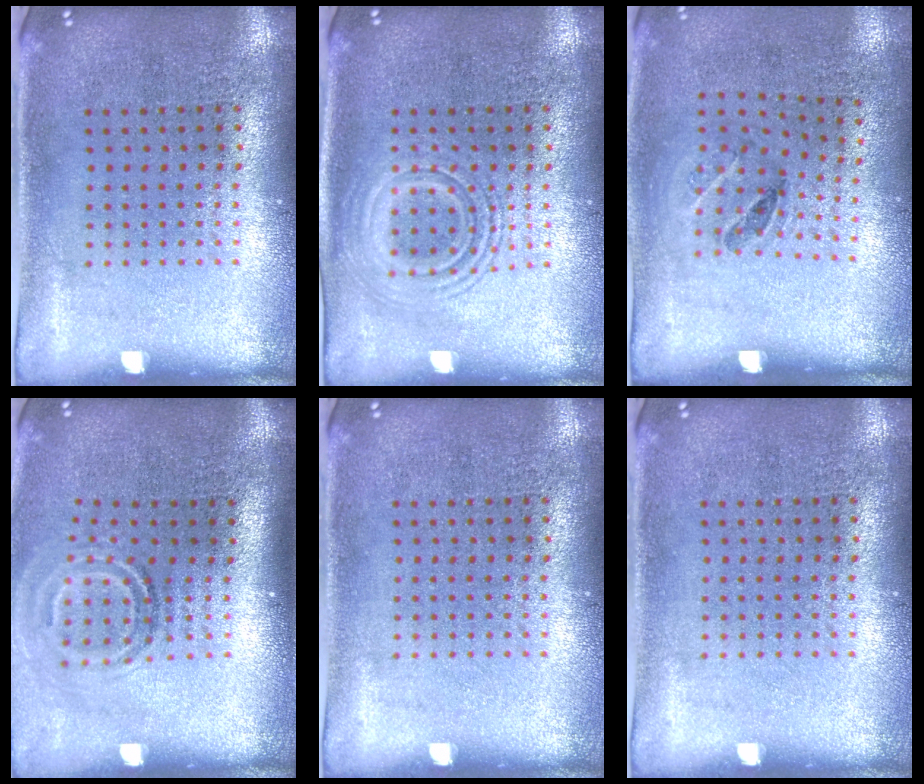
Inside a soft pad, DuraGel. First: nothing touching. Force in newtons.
{"total": 2.6, "press": 2.6, "slide": 0.5}
{"total": 1.2, "press": 0.8, "slide": 0.9}
{"total": 1.9, "press": 1.2, "slide": 1.5}
{"total": 0.0}
{"total": 0.0}